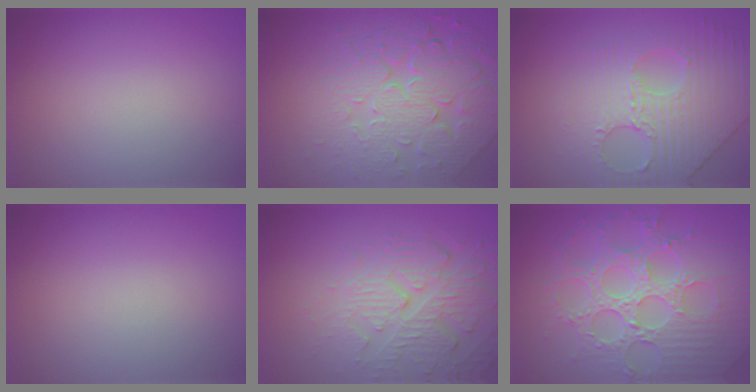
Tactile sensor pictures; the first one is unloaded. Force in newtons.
{"total": 8.0, "press": 5.8, "slide": 5.5}
{"total": 5.3, "press": 5.0, "slide": 1.9}
{"total": 0.0}
{"total": 5.2, "press": 3.6, "slide": 3.7}
{"total": 8.5, "press": 6.2, "slide": 5.9}